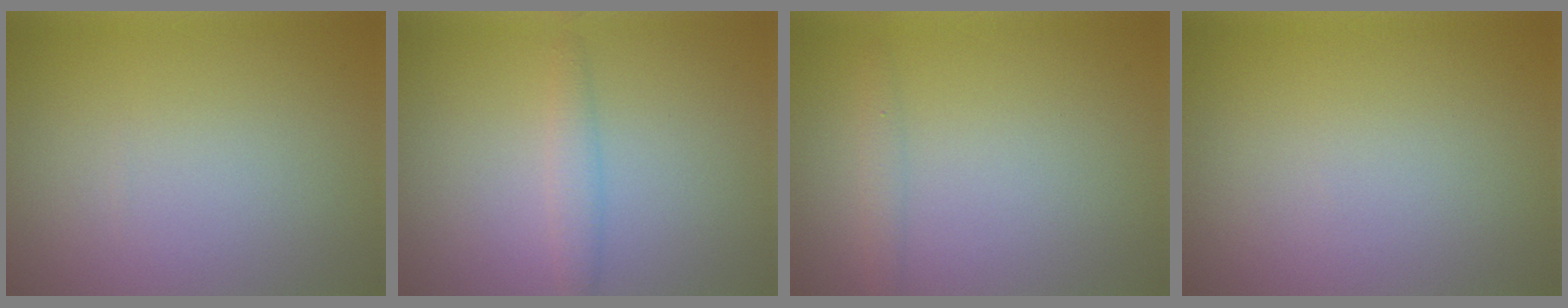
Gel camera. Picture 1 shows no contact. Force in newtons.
{"total": 1.4, "press": 1.4, "slide": 0.0}
{"total": 1.1, "press": 1.1, "slide": 0.1}
{"total": 0.0}